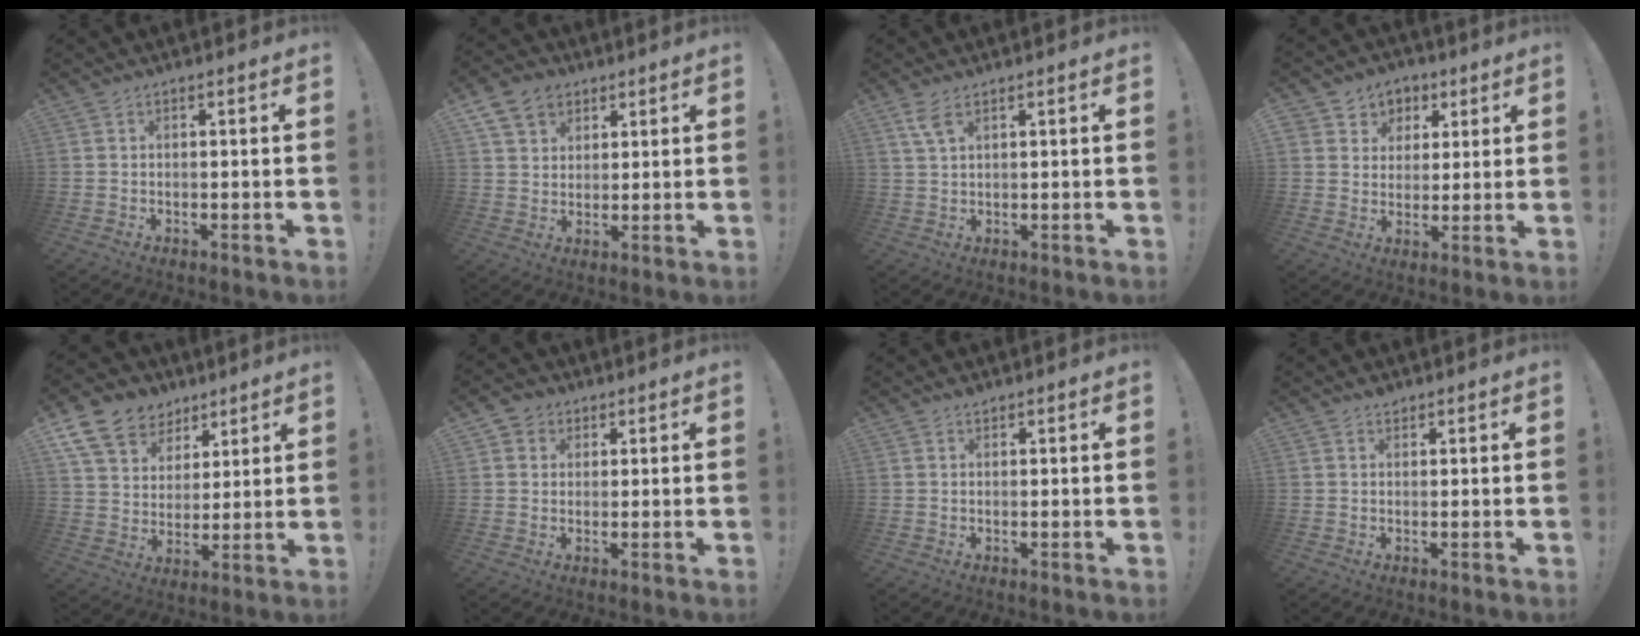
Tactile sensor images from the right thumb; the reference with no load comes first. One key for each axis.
{"total": 9.6, "fx": 5.2, "fy": 7.3, "fz": 3.7, "tx": -0.053, "ty": -0.022, "tz": 0.102}
{"total": 4.4, "fx": 2.4, "fy": 1.5, "fz": 3.4, "tx": -0.061, "ty": -0.005, "tz": 0.043}
{"total": 7.0, "fx": 2.0, "fy": 6.6, "fz": 1.0, "tx": -0.010, "ty": -0.013, "tz": 0.044}
{"total": 13.4, "fx": 8.0, "fy": 9.8, "fz": 4.3, "tx": -0.078, "ty": -0.048, "tz": 0.159}
{"total": 3.8, "fx": 1.4, "fy": 3.5, "fz": 0.8, "tx": -0.013, "ty": 0.000, "tz": 0.026}
{"total": 1.0, "fx": 0.9, "fy": 0.4, "fz": 0.2, "tx": 0.005, "ty": -0.004, "tz": 0.017}
{"total": 1.6, "fx": 1.3, "fy": 0.8, "fz": 0.3, "tx": 0.010, "ty": -0.011, "tz": 0.022}